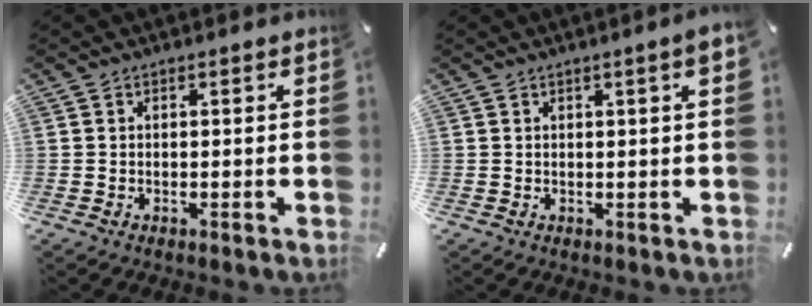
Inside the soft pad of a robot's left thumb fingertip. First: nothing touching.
{"total": 2.8, "force": [0.8, 0.2, 2.7], "torque": [-0.049, 0.000, 0.013]}